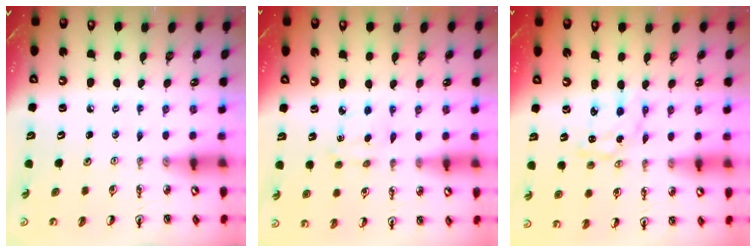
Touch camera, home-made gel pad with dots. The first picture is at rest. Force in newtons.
{"total": 4.7, "press": 4.7, "slide": 0.3}
{"total": 2.6, "press": 2.6, "slide": 0.3}